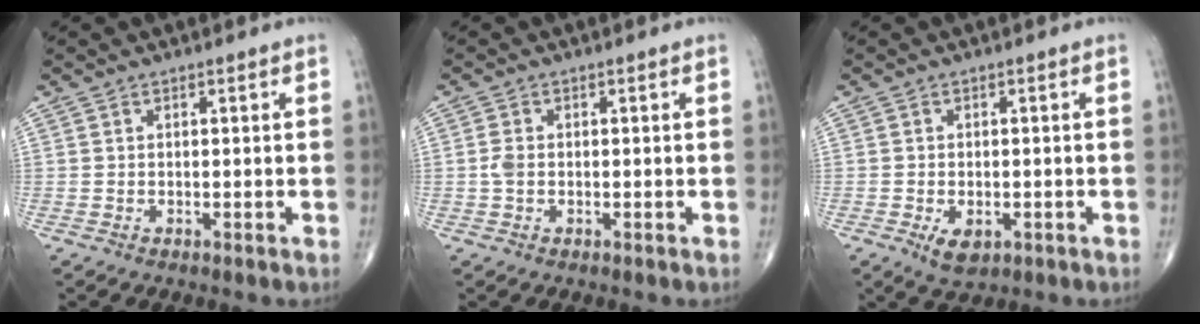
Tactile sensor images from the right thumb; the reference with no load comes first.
{"total": 1.8, "force": [-0.2, 1.2, 1.4], "torque": [-0.035, 0.002, -0.007]}
{"total": 4.0, "force": [-1.6, 2.3, 2.9], "torque": [-0.043, -0.002, -0.018]}